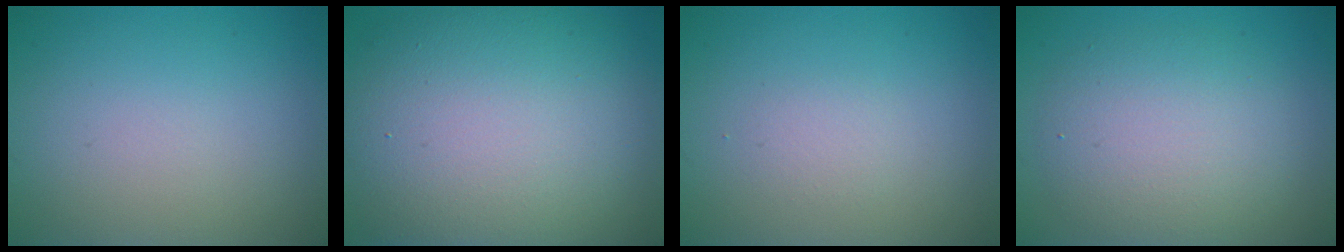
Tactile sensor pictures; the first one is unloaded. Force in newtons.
{"total": 14.2, "press": 14.2, "slide": 1.1}
{"total": 0.9, "press": 0.9, "slide": 0.2}
{"total": 5.7, "press": 5.7, "slide": 0.5}